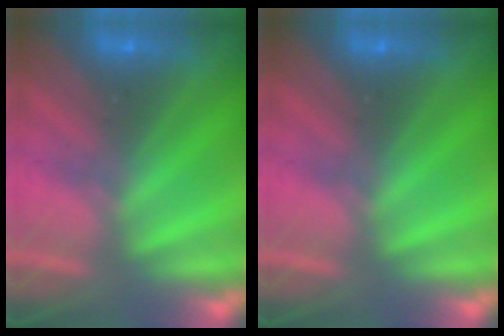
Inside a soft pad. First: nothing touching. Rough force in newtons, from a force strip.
{"total": 0.0}